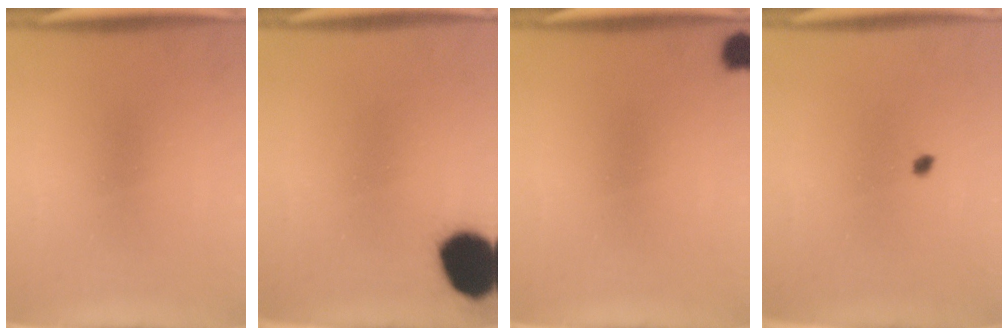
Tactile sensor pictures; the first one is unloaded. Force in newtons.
{"total": 13.9}
{"total": 2.5}
{"total": 0.8}